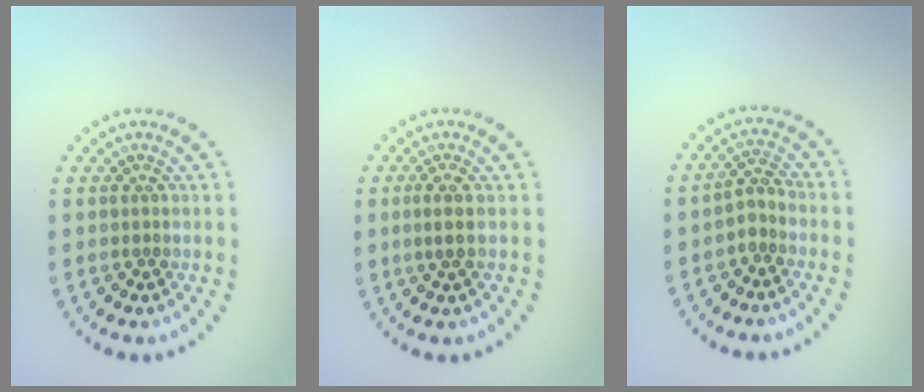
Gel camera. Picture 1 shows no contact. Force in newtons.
{"total": 1.6, "press": 1.3, "slide": 1.0}
{"total": 1.5, "press": 1.3, "slide": 0.9}